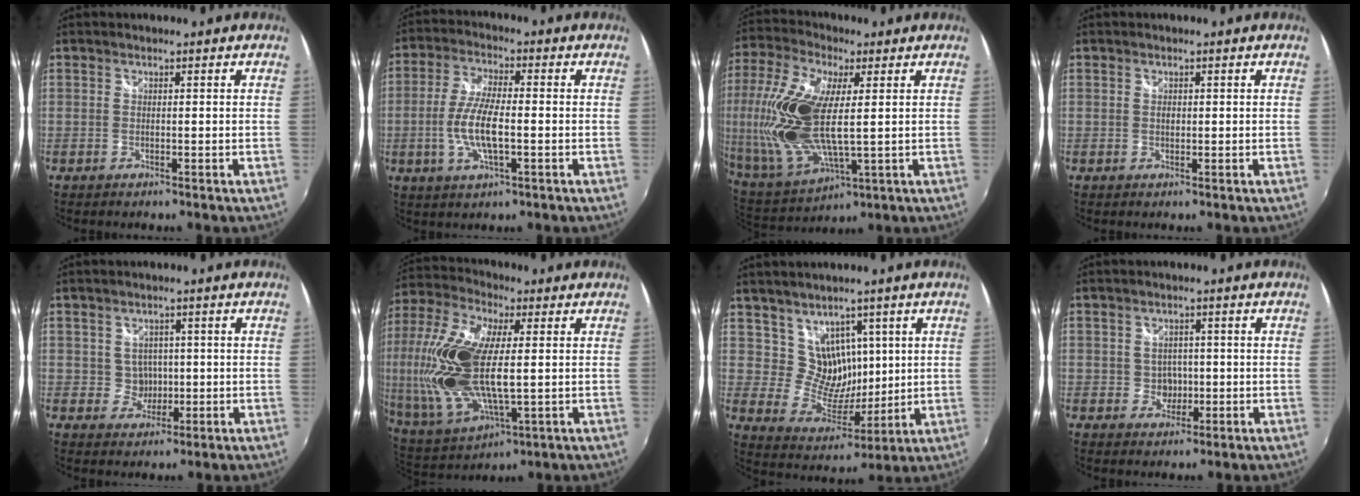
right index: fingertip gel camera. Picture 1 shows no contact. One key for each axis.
{"total": 9.4, "fx": -1.8, "fy": 2.9, "fz": 8.8, "tx": -0.182, "ty": -0.002, "tz": -0.038}
{"total": 21.3, "fx": 2.1, "fy": 9.0, "fz": 19.2, "tx": -0.402, "ty": -0.005, "tz": 0.049}
{"total": 0.8, "fx": 0.1, "fy": 0.7, "fz": 0.5, "tx": -0.007, "ty": 0.001, "tz": 0.001}
{"total": 3.5, "fx": 0.1, "fy": 3.5, "fz": 0.5, "tx": -0.010, "ty": 0.009, "tz": 0.007}
{"total": 23.5, "fx": 1.1, "fy": 10.4, "fz": 21.0, "tx": -0.446, "ty": -0.005, "tz": 0.028}
{"total": 9.0, "fx": 4.2, "fy": 7.3, "fz": 3.1, "tx": -0.047, "ty": 0.002, "tz": 0.092}
{"total": 3.3, "fx": -0.3, "fy": 3.1, "fz": 0.9, "tx": -0.016, "ty": 0.007, "tz": 0.001}